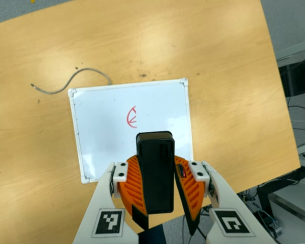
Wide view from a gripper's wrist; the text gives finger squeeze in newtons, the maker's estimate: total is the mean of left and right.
{"total": 9.7, "left": 9.6, "right": 9.8}